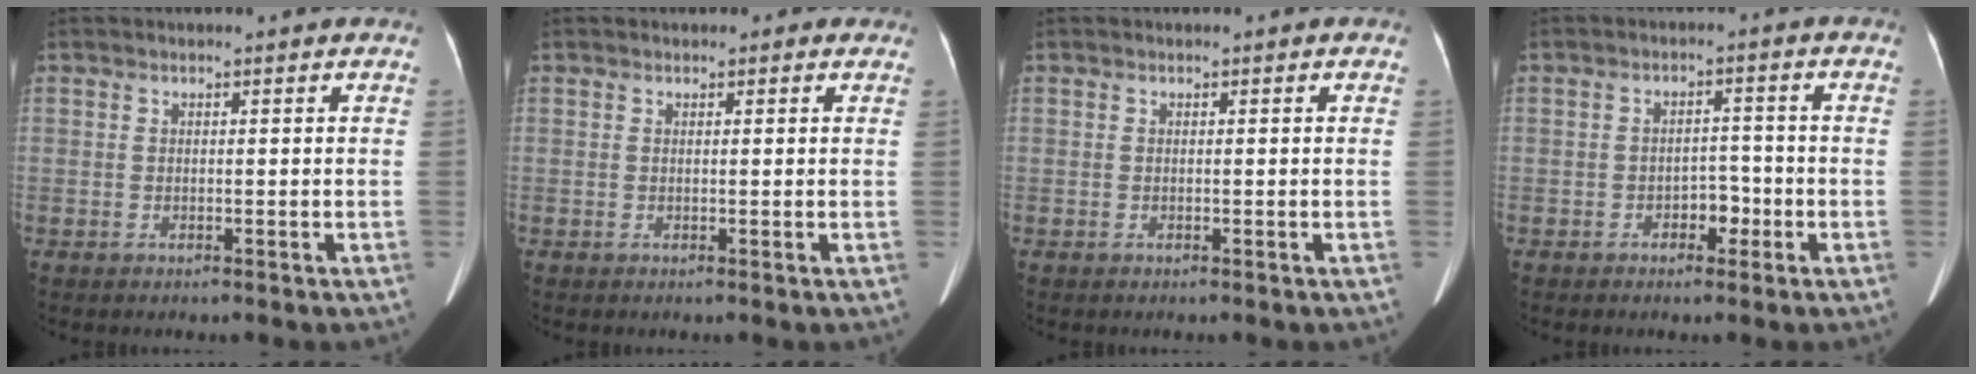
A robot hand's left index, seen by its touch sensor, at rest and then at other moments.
{"total": 0.8, "force": [0.5, 0.6, 0.4], "torque": [-0.008, 0.005, 0.002]}
{"total": 0.0}
{"total": 3.2, "force": [-1.6, 1.9, 2.1], "torque": [-0.025, 0.011, -0.025]}